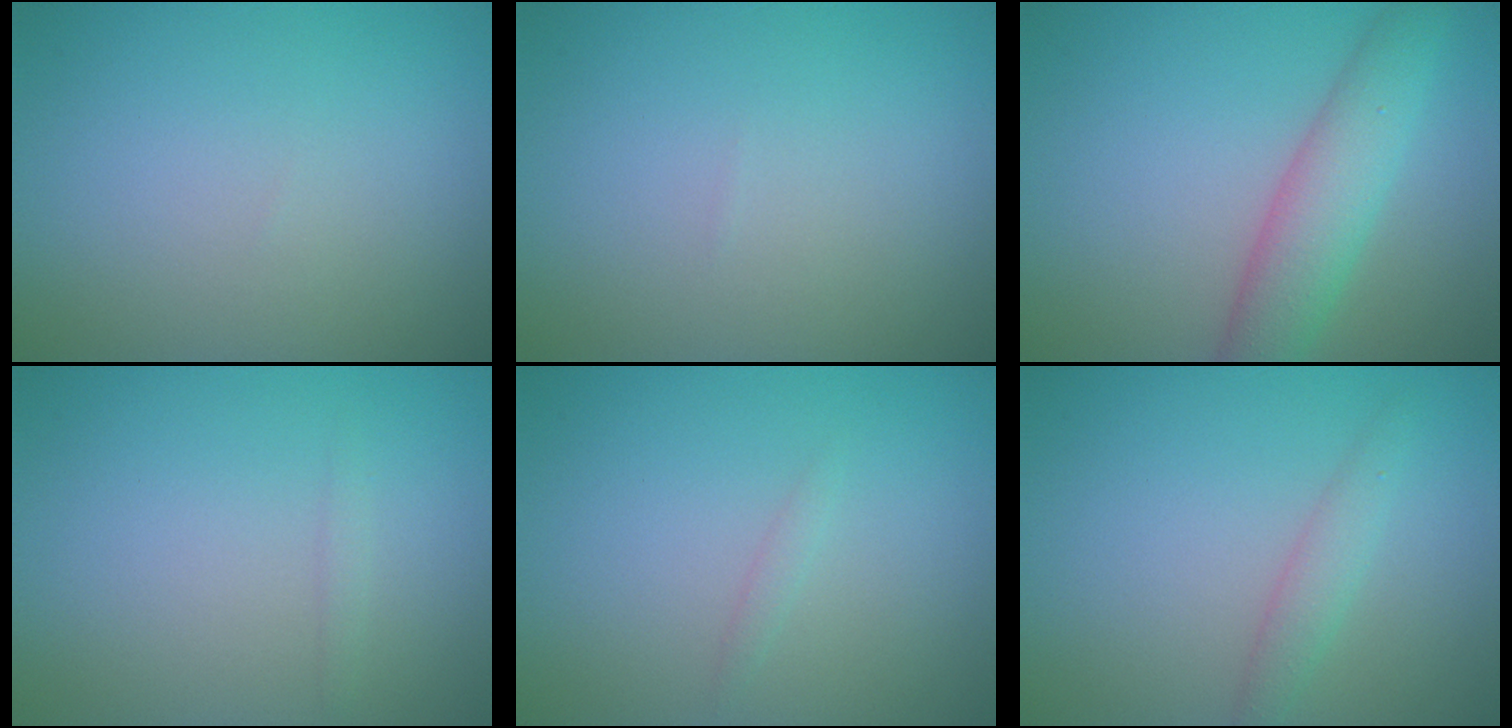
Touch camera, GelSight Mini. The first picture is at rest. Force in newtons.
{"total": 0.0}
{"total": 4.7, "press": 4.7, "slide": 0.2}
{"total": 0.5, "press": 0.5, "slide": 0.0}
{"total": 0.6, "press": 0.6, "slide": 0.0}
{"total": 1.6, "press": 1.6, "slide": 0.0}